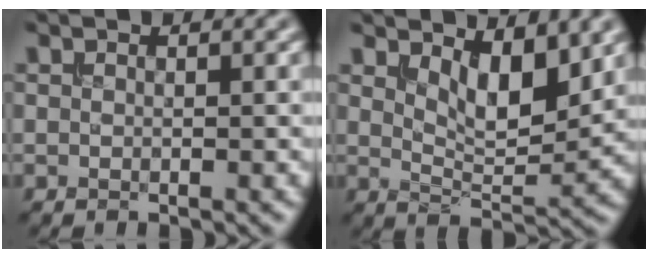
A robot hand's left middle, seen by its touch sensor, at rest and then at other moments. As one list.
[{"total": 4.7, "force": [2.3, 2.0, 3.6], "torque": [-0.066, -0.012, 0.036]}]